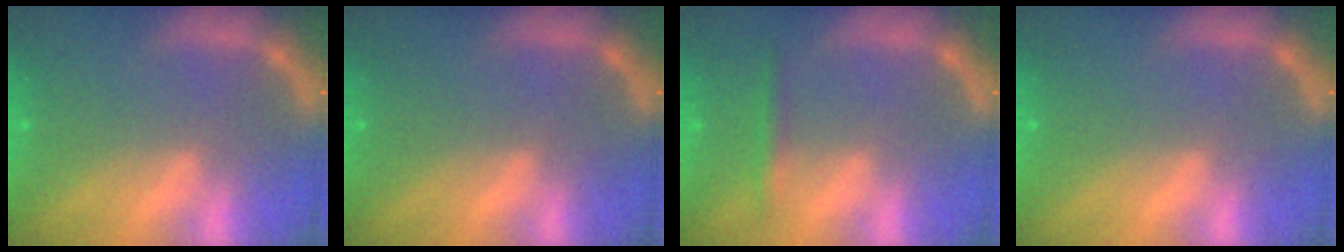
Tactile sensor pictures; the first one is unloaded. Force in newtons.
{"total": 0.0}
{"total": 1.9}
{"total": 0.0}